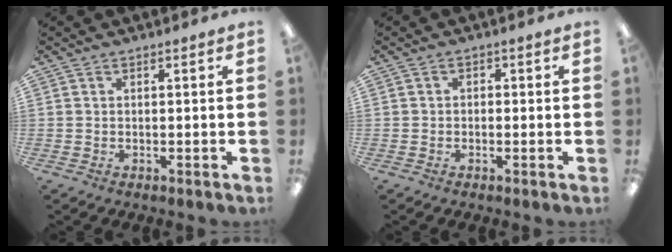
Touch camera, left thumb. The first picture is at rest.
{"total": 1.0, "force": [-0.7, 0.6, 0.3], "torque": [-0.004, 0.003, -0.014]}